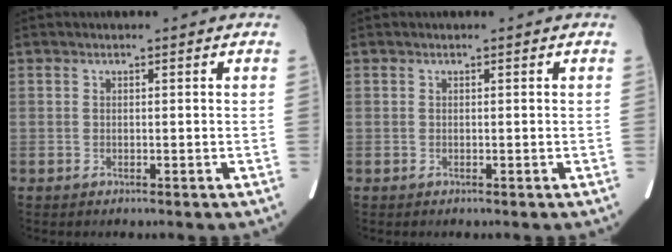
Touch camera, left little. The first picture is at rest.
{"total": 0.0}